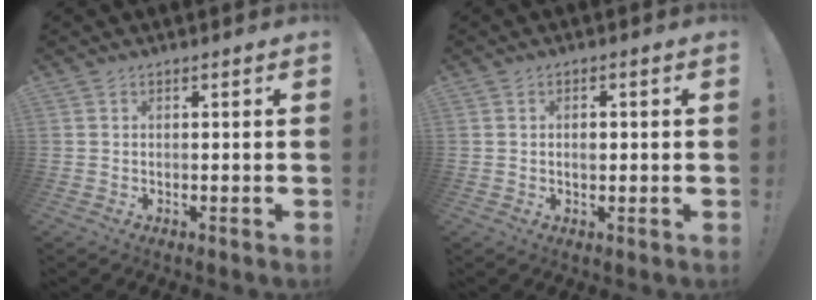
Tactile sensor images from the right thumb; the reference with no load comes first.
{"total": 1.8, "force": [-0.1, 1.3, 1.3], "torque": [-0.011, 0.002, -0.005]}